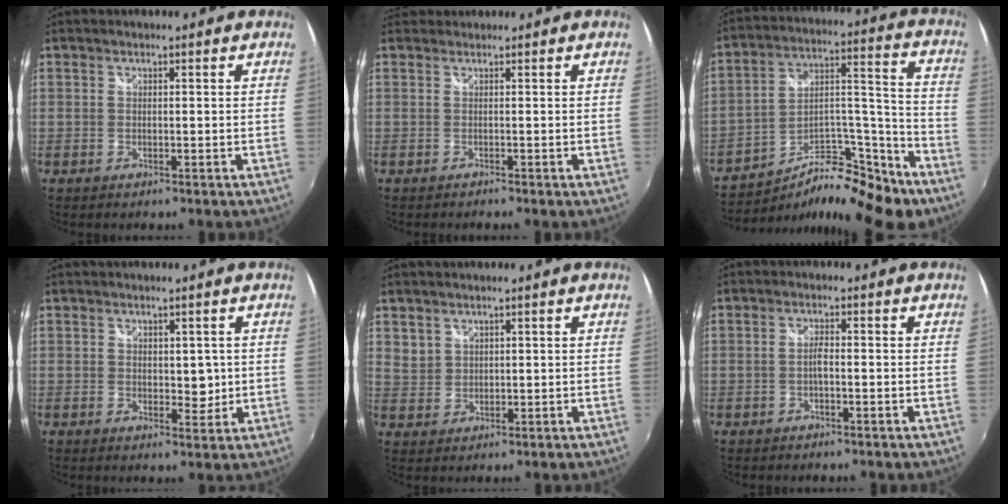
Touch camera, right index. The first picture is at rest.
{"total": 1.5, "force": [0.6, 1.3, 0.4], "torque": [-0.011, 0.000, 0.006]}
{"total": 19.3, "force": [-13.2, 6.8, 12.3], "torque": [-0.197, 0.013, -0.206]}
{"total": 3.0, "force": [0.3, 2.1, 2.1], "torque": [-0.024, -0.004, 0.008]}
{"total": 3.0, "force": [1.9, 2.3, 0.3], "torque": [0.003, 0.004, 0.040]}
{"total": 1.5, "force": [-0.6, 0.4, 1.3], "torque": [-0.027, 0.003, -0.013]}